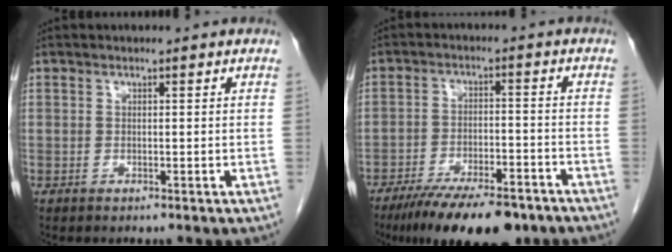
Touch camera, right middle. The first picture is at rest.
{"total": 14.6, "force": [-11.0, 4.2, 8.6], "torque": [-0.125, -0.013, -0.173]}